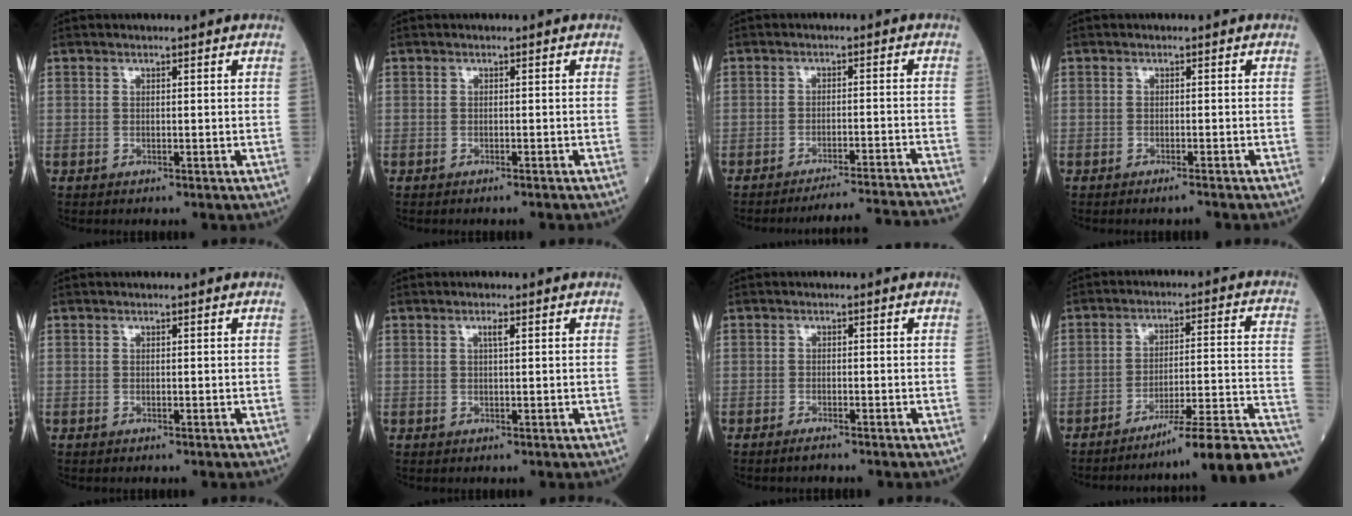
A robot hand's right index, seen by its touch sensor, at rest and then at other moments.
{"total": 1.6, "force": [-1.4, -0.1, 0.7], "torque": [-0.012, 0.000, -0.016]}
{"total": 15.2, "force": [-14.6, -2.6, 3.3], "torque": [-0.019, -0.025, -0.185]}
{"total": 1.9, "force": [-1.6, -0.2, 0.9], "torque": [-0.015, -0.001, -0.021]}
{"total": 0.0}
{"total": 1.1, "force": [0.4, 0.0, 1.0], "torque": [-0.020, 0.001, 0.007]}
{"total": 1.2, "force": [-1.1, -0.1, 0.5], "torque": [-0.015, -0.002, -0.017]}
{"total": 17.6, "force": [-14.4, -1.2, 10.1], "torque": [-0.076, 0.015, -0.206]}